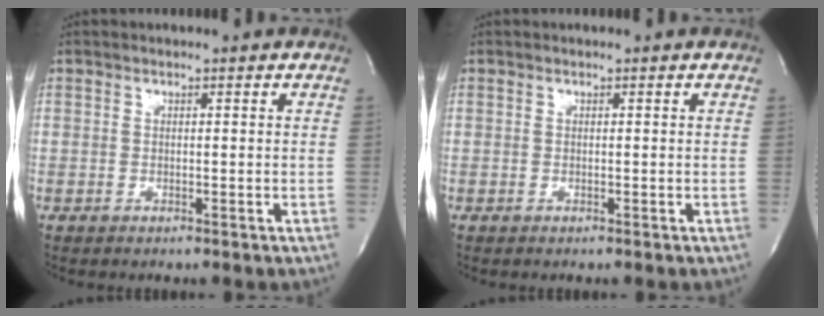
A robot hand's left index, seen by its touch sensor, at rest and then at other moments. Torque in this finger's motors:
{"motor_torque": [0.00, 0.00, 0.03, 0.00]}